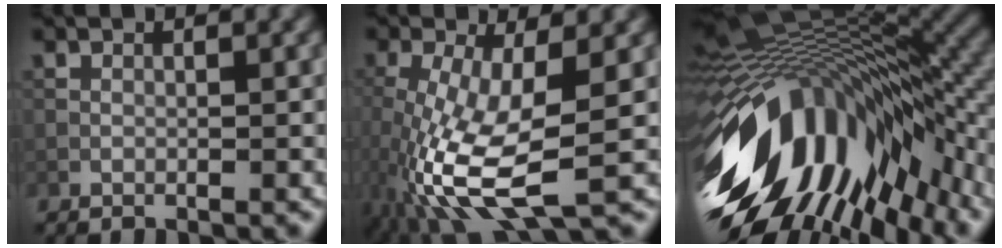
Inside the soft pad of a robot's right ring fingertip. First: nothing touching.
{"total": 10.1, "force": [-3.2, 3.5, 8.9], "torque": [-0.211, -0.017, -0.059]}
{"total": 16.4, "force": [-5.1, 8.2, 13.3], "torque": [-0.237, 0.022, -0.102]}